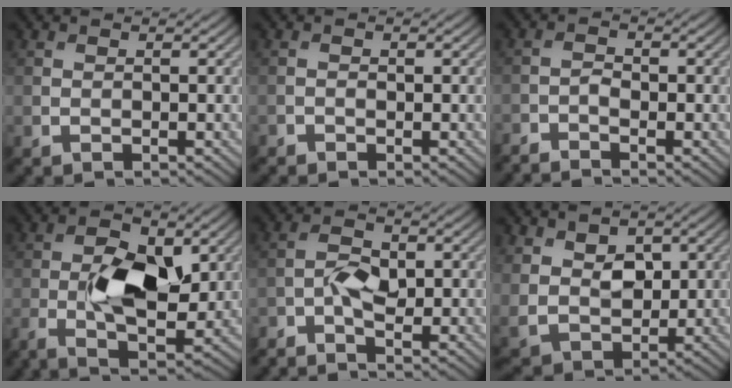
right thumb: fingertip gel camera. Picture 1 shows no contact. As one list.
[{"total": 0.6, "force": [-0.5, 0.3, 0.1], "torque": [-0.001, -0.002, -0.009]}, {"total": 2.1, "force": [-1.9, 0.3, 0.8], "torque": [-0.017, -0.002, -0.045]}, {"total": 10.4, "force": [-0.3, 5.0, 9.0], "torque": [-0.168, -0.005, -0.008]}, {"total": 3.1, "force": [-1.9, 1.3, 2.1], "torque": [-0.047, 0.005, -0.046]}, {"total": 7.5, "force": [2.8, 5.2, 4.6], "torque": [-0.115, -0.005, 0.047]}]